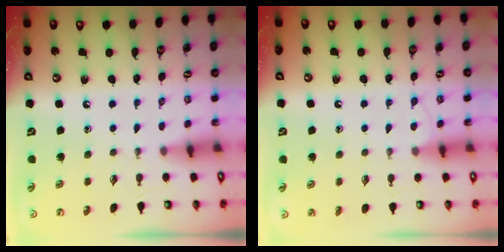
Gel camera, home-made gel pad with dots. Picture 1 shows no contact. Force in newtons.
{"total": 5.8, "press": 5.8, "slide": 0.6}